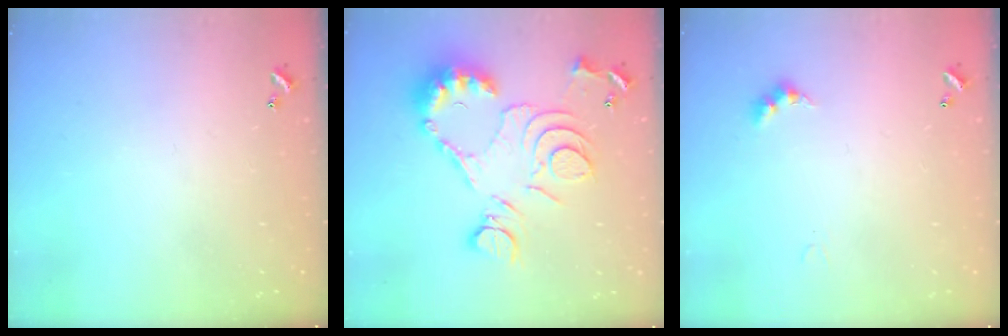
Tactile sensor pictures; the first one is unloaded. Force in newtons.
{"total": 18.8, "press": 18.7, "slide": 1.7}
{"total": 2.8, "press": 2.8, "slide": 0.6}